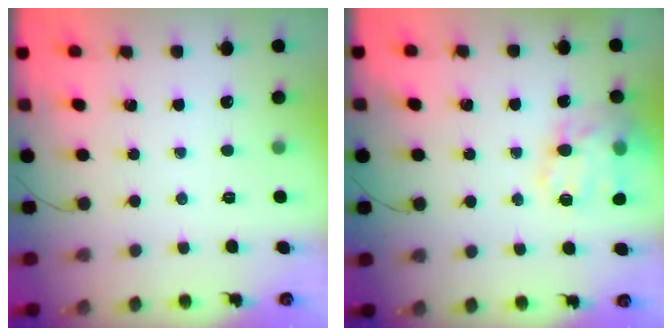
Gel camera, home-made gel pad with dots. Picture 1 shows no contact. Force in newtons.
{"total": 18.2, "press": 17.9, "slide": 3.1}